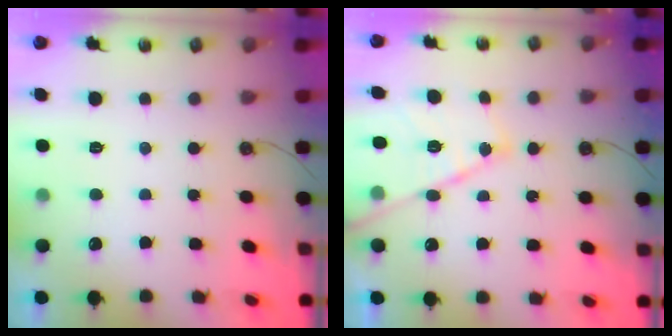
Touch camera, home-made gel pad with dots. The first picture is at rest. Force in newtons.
{"total": 15.8, "press": 15.7, "slide": 1.3}